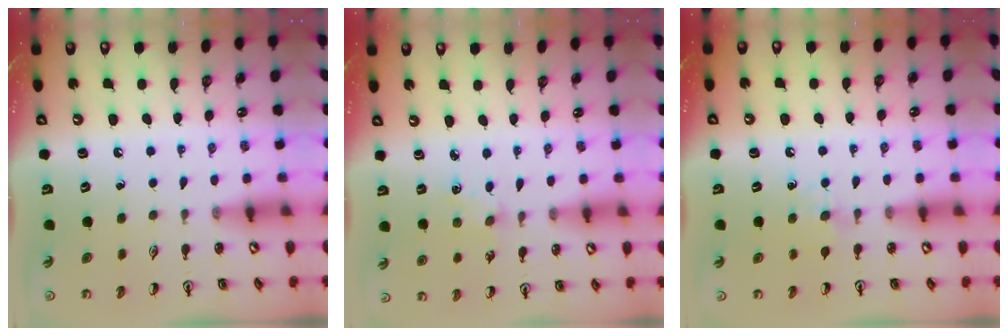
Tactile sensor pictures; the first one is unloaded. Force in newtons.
{"total": 2.5, "press": 2.5, "slide": 0.4}
{"total": 5.7, "press": 5.7, "slide": 0.8}